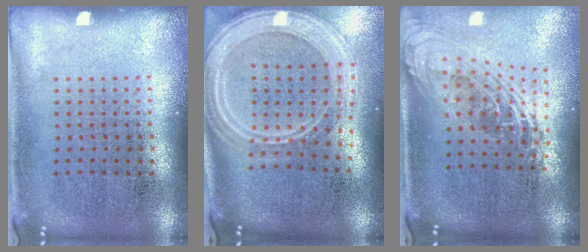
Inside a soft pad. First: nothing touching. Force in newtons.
{"total": 3.1, "press": 2.5, "slide": 1.8}
{"total": 2.2, "press": 1.6, "slide": 1.5}